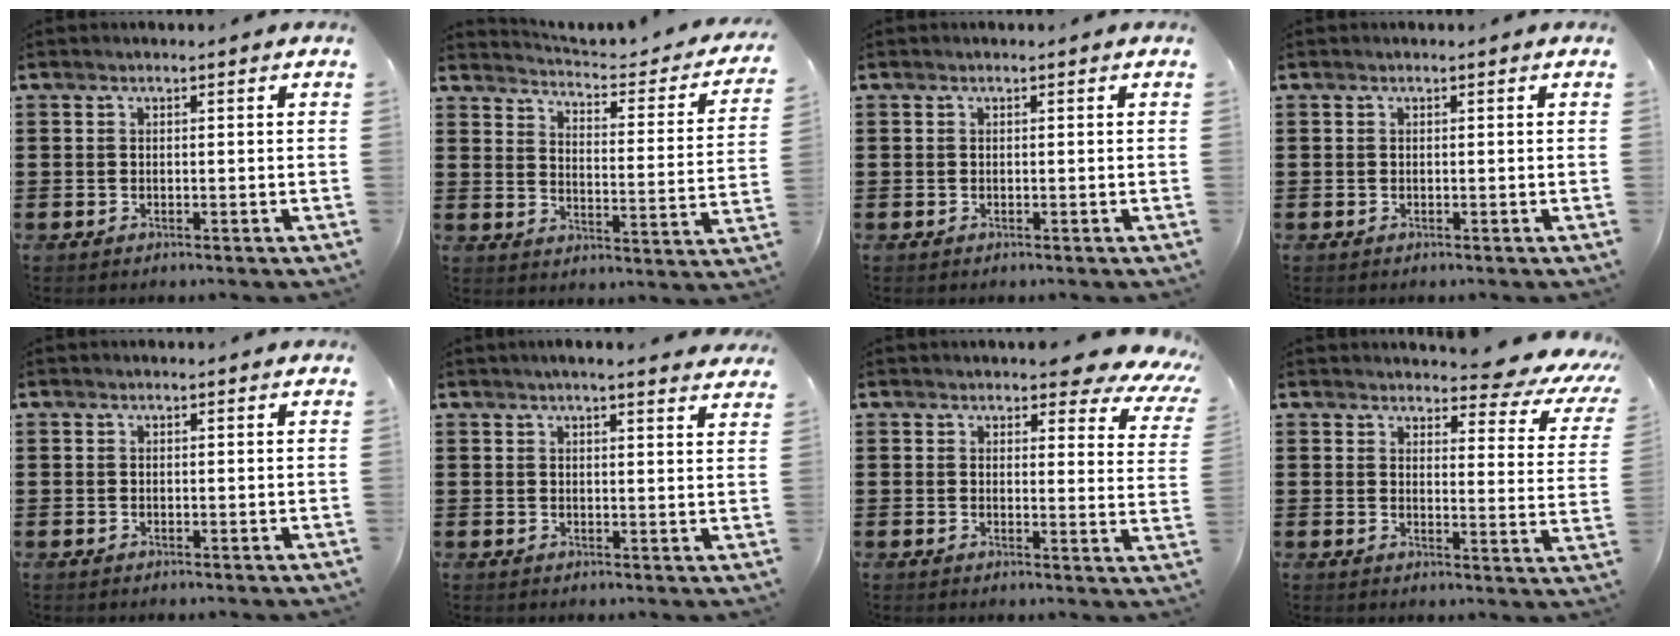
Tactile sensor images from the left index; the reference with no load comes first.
{"total": 2.9, "force": [2.7, -0.3, 0.9], "torque": [-0.032, -0.034, 0.034]}
{"total": 0.0}
{"total": 0.0}
{"total": 0.0}
{"total": 3.0, "force": [2.8, -0.3, 0.9], "torque": [-0.026, -0.005, 0.052]}
{"total": 5.1, "force": [4.5, 1.2, 2.0], "torque": [-0.033, -0.022, 0.078]}
{"total": 5.1, "force": [4.4, 0.8, 2.3], "torque": [-0.043, -0.034, 0.071]}